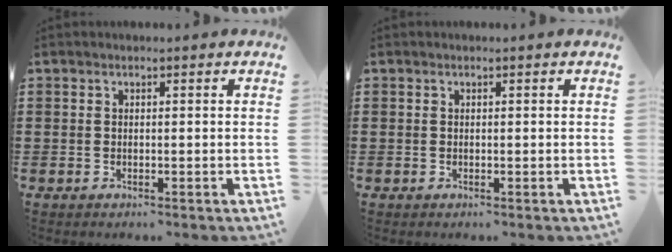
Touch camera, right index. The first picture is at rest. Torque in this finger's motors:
{"motor_torque": [0.00, 0.00, 0.00, 0.00]}